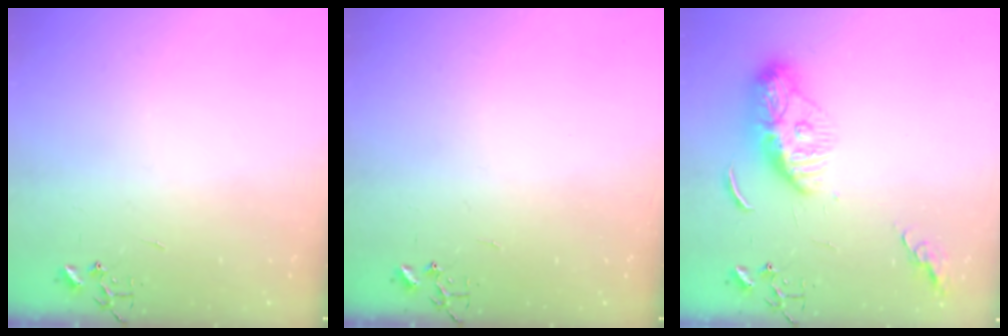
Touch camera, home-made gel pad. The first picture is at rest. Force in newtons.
{"total": 0.0}
{"total": 11.6, "press": 11.6, "slide": 1.0}